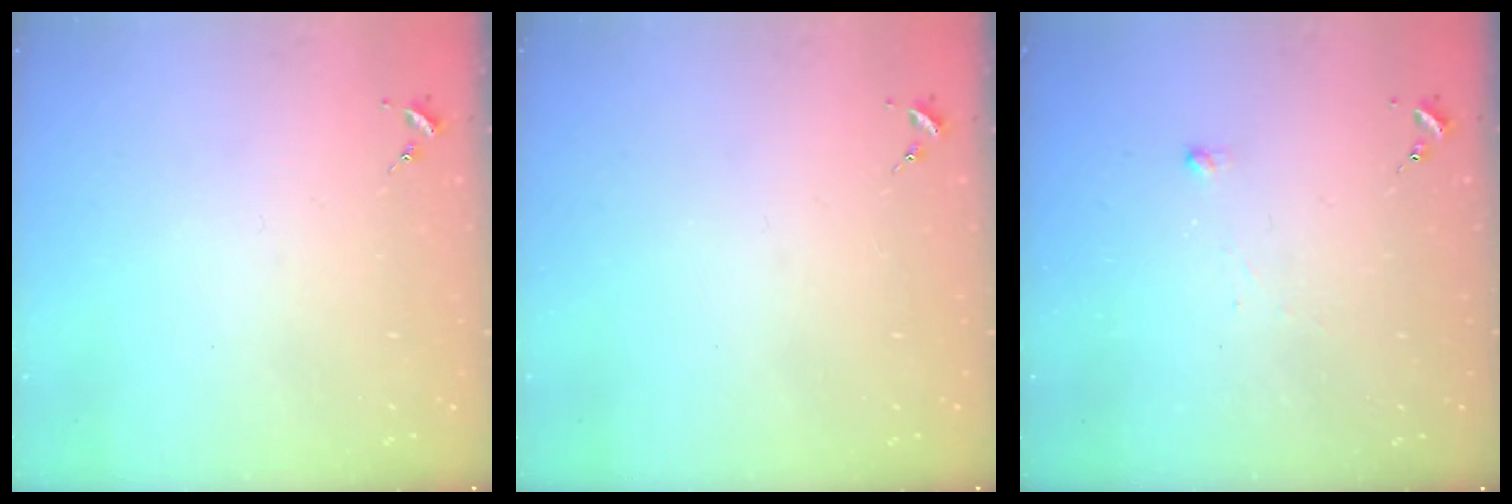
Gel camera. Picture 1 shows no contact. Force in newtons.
{"total": 0.0}
{"total": 2.5, "press": 2.5, "slide": 0.5}